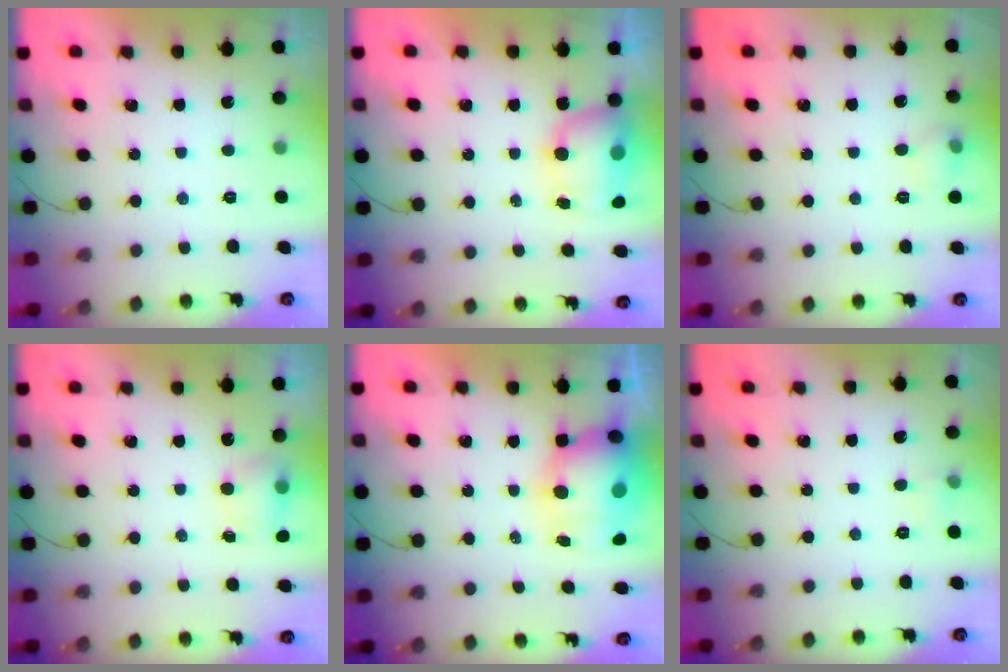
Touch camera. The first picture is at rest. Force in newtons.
{"total": 7.5, "press": 7.4, "slide": 0.9}
{"total": 5.9, "press": 5.6, "slide": 1.9}
{"total": 5.2, "press": 5.1, "slide": 1.1}
{"total": 14.3, "press": 13.9, "slide": 3.2}
{"total": 3.6, "press": 3.3, "slide": 1.3}